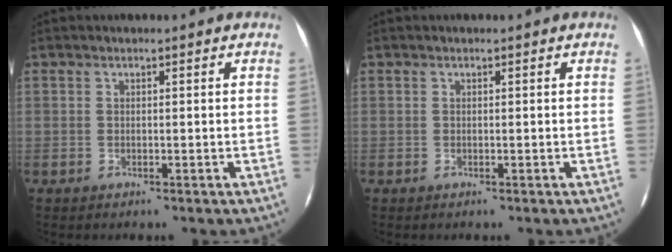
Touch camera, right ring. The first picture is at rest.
{"total": 0.0}